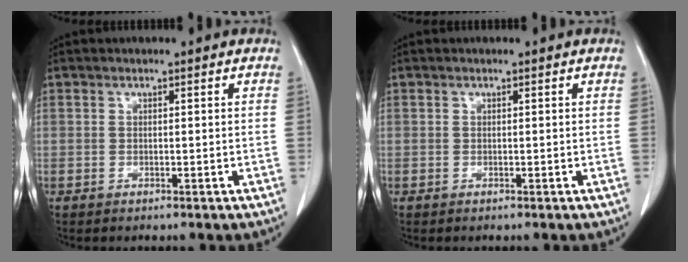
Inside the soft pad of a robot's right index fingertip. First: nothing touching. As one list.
[{"total": 0.0}]